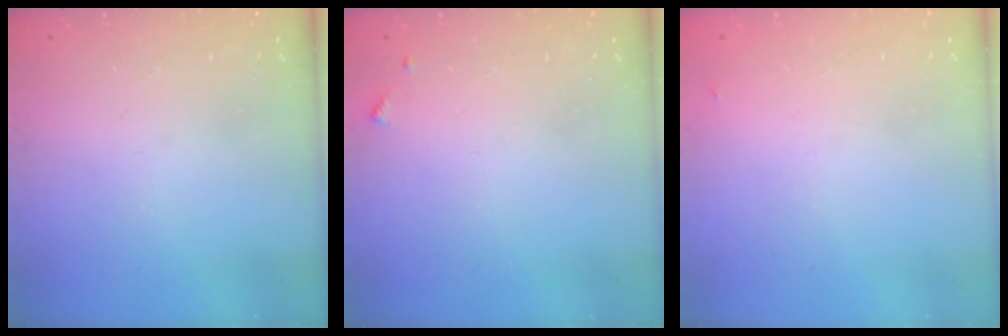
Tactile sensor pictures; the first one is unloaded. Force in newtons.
{"total": 5.1, "press": 5.1, "slide": 0.5}
{"total": 2.8, "press": 2.8, "slide": 0.4}